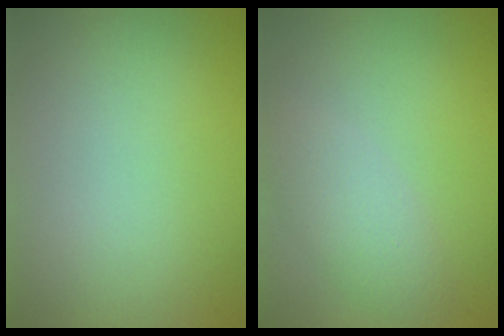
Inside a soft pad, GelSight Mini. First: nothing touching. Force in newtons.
{"total": 2.7, "press": 2.7, "slide": 0.1}